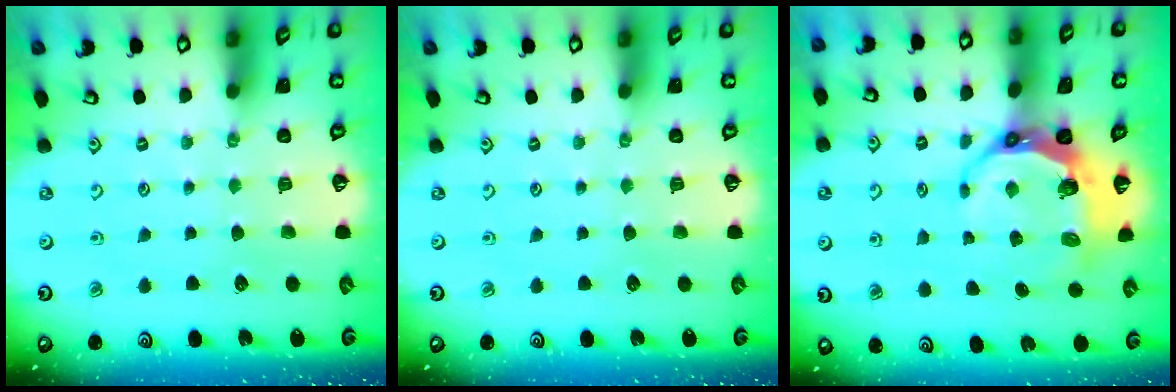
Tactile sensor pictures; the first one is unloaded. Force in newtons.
{"total": 0.0}
{"total": 9.6, "press": 8.7, "slide": 4.1}